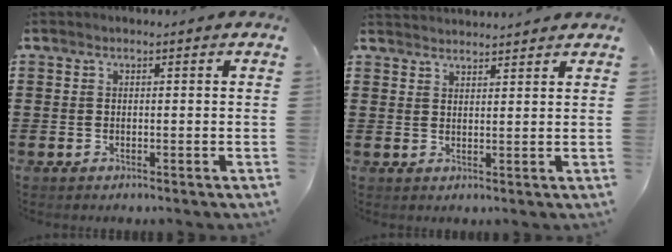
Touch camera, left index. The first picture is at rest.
{"total": 2.2, "force": [2.2, 0.0, -0.2], "torque": [-0.003, -0.004, 0.044]}